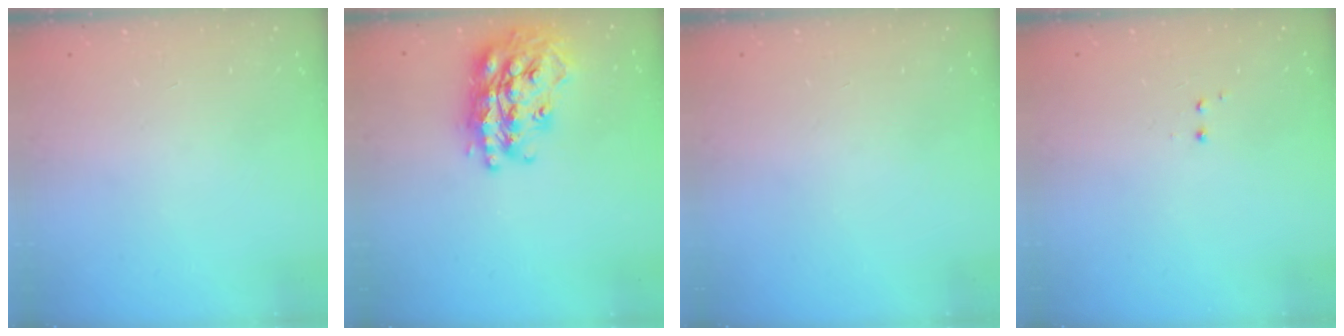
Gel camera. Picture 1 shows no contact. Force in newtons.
{"total": 25.6, "press": 25.5, "slide": 2.2}
{"total": 0.0}
{"total": 1.2, "press": 1.0, "slide": 0.6}